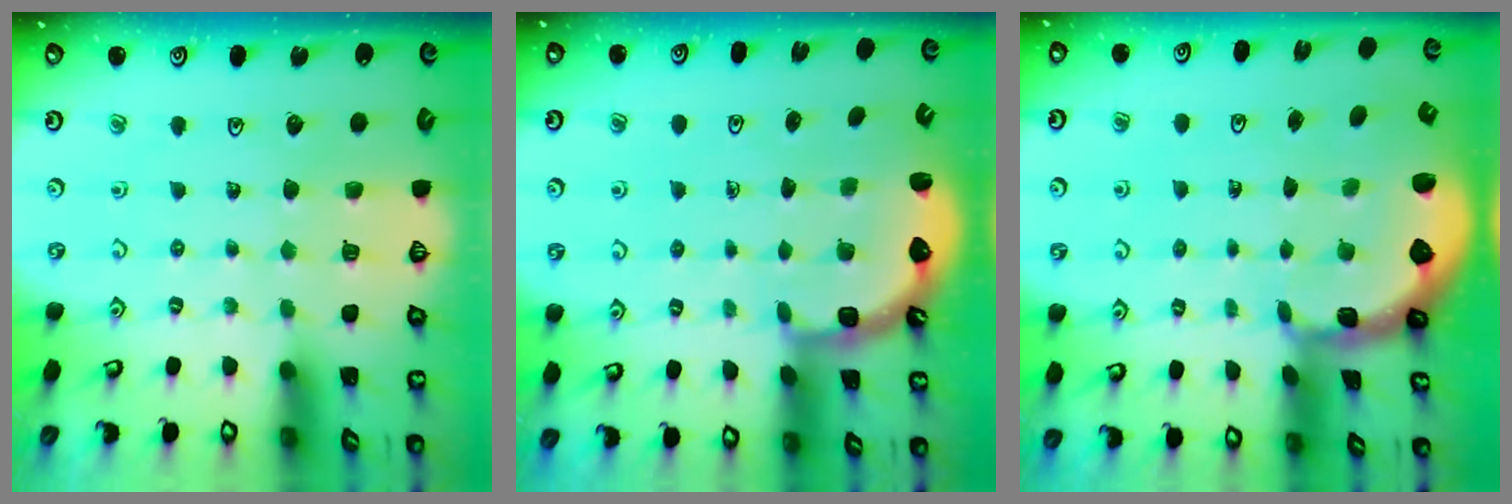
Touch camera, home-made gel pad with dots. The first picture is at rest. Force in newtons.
{"total": 2.5, "press": 2.1, "slide": 1.3}
{"total": 2.3, "press": 1.5, "slide": 1.8}